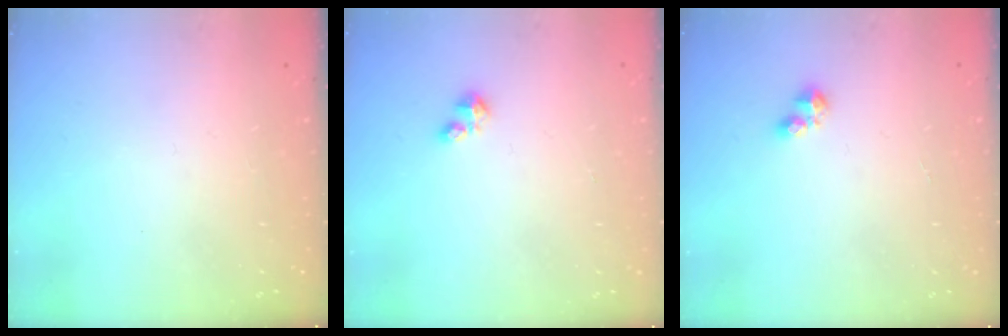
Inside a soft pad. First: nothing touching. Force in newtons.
{"total": 1.6, "press": 1.5, "slide": 0.4}
{"total": 2.7, "press": 2.6, "slide": 0.5}